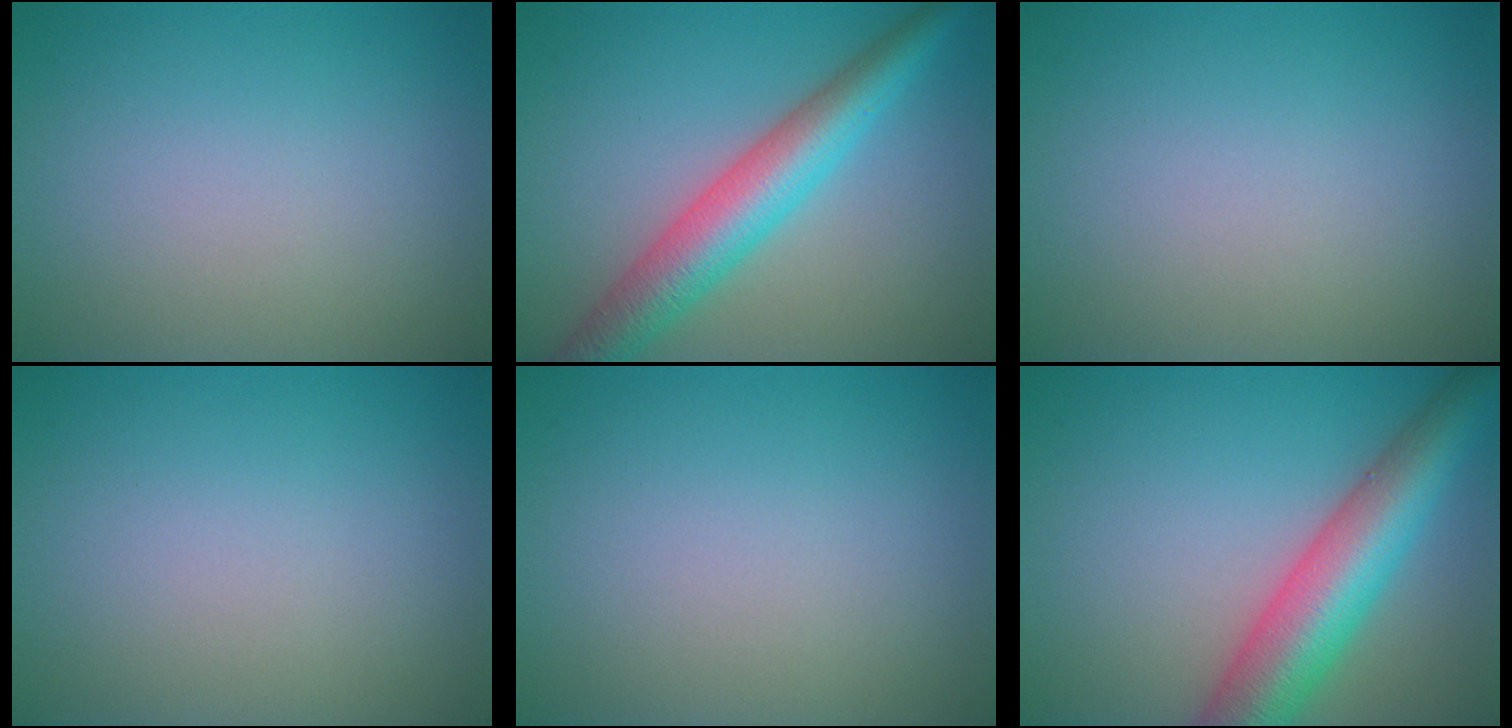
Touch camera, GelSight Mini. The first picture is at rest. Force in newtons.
{"total": 6.4, "press": 6.4, "slide": 0.1}
{"total": 0.0}
{"total": 0.0}
{"total": 0.0}
{"total": 8.4, "press": 8.4, "slide": 0.3}